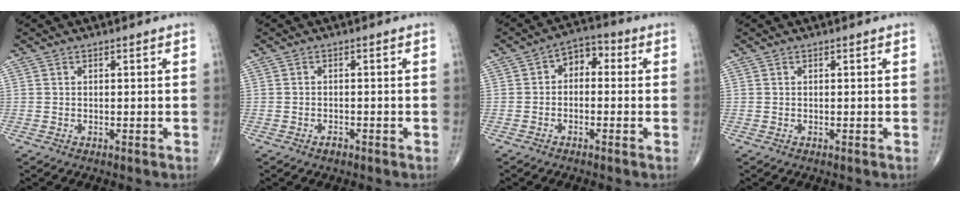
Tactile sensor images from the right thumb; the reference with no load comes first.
{"total": 1.2, "force": [-0.9, 0.6, 0.5], "torque": [-0.008, 0.005, -0.015]}
{"total": 5.1, "force": [0.0, 3.5, 3.7], "torque": [-0.034, 0.028, -0.016]}
{"total": 0.0}